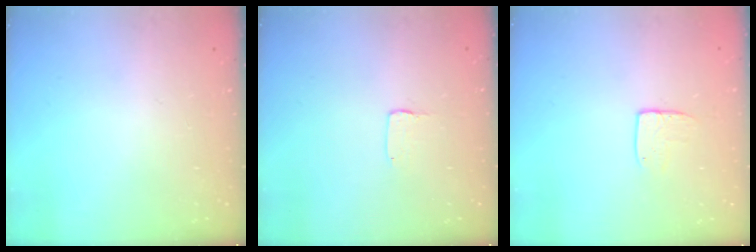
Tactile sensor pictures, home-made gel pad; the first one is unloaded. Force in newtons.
{"total": 1.0, "press": 1.0, "slide": 0.1}
{"total": 6.7, "press": 6.7, "slide": 0.5}